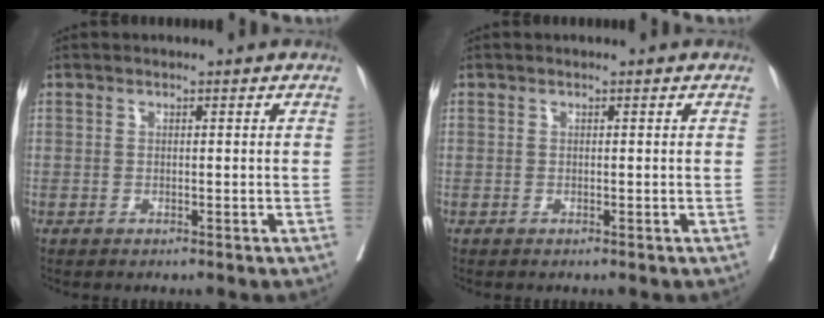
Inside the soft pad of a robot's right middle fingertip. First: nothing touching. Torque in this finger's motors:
{"motor_torque": [0.31, -0.41, -0.10, -0.03]}